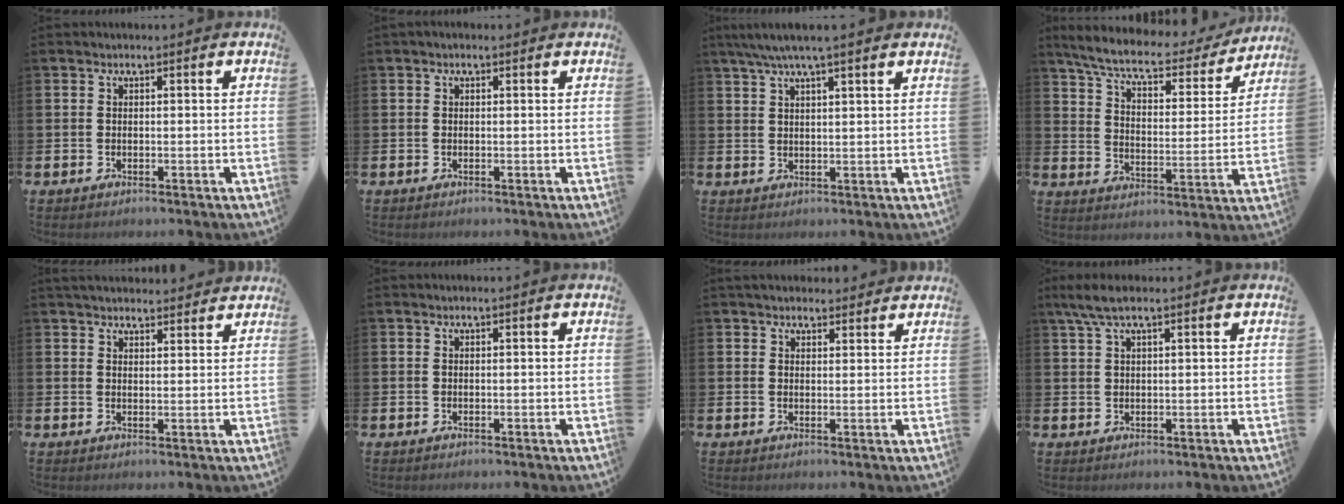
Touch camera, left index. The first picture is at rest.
{"total": 0.0}
{"total": 4.8, "force": [3.9, 0.3, 2.7], "torque": [-0.057, -0.006, 0.070]}
{"total": 7.3, "force": [6.5, 1.4, 3.2], "torque": [-0.093, -0.042, 0.106]}
{"total": 3.3, "force": [3.3, 0.7, 0.2], "torque": [0.002, -0.018, 0.058]}
{"total": 0.0}
{"total": 2.6, "force": [2.5, 0.9, 0.1], "torque": [0.006, -0.010, 0.043]}
{"total": 3.7, "force": [2.4, 0.7, 2.7], "torque": [-0.059, 0.001, 0.045]}